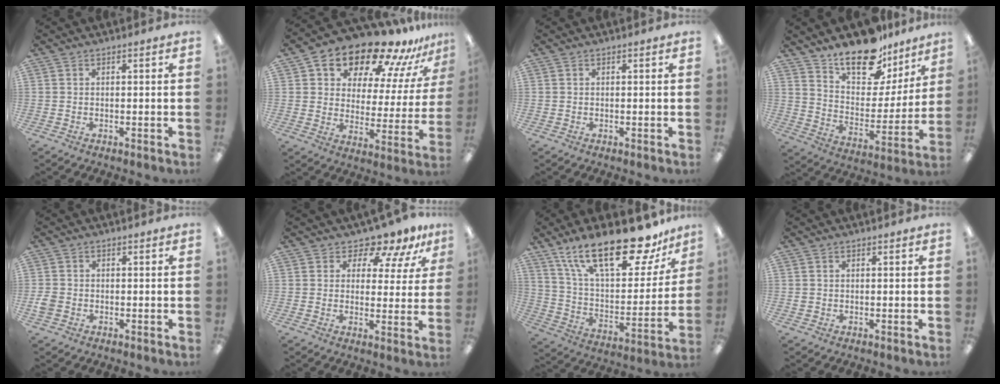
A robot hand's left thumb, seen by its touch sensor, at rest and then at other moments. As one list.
[{"total": 16.8, "force": [14.3, 6.2, 6.2], "torque": [-0.110, -0.118, 0.243]}, {"total": 0.0}, {"total": 17.0, "force": [13.6, 7.7, 6.8], "torque": [-0.115, -0.100, 0.243]}, {"total": 2.9, "force": [-1.0, 2.3, 1.4], "torque": [-0.020, 0.008, -0.017]}, {"total": 8.4, "force": [7.0, 3.7, 2.8], "torque": [-0.039, -0.053, 0.126]}, {"total": 26.6, "force": [18.3, 9.9, 16.5], "torque": [-0.261, -0.112, 0.310]}, {"total": 0.8, "force": [0.0, 0.7, 0.2], "torque": [-0.003, 0.005, -0.001]}]